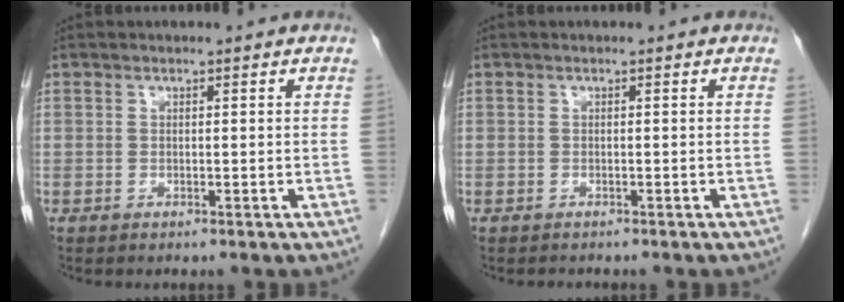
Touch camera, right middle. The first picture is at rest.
{"total": 0.7, "force": [-0.7, 0.2, 0.1], "torque": [-0.009, -0.003, -0.010]}